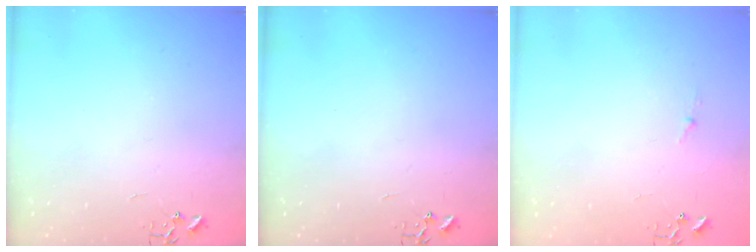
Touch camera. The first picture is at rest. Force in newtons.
{"total": 0.0}
{"total": 3.1, "press": 3.1, "slide": 0.4}